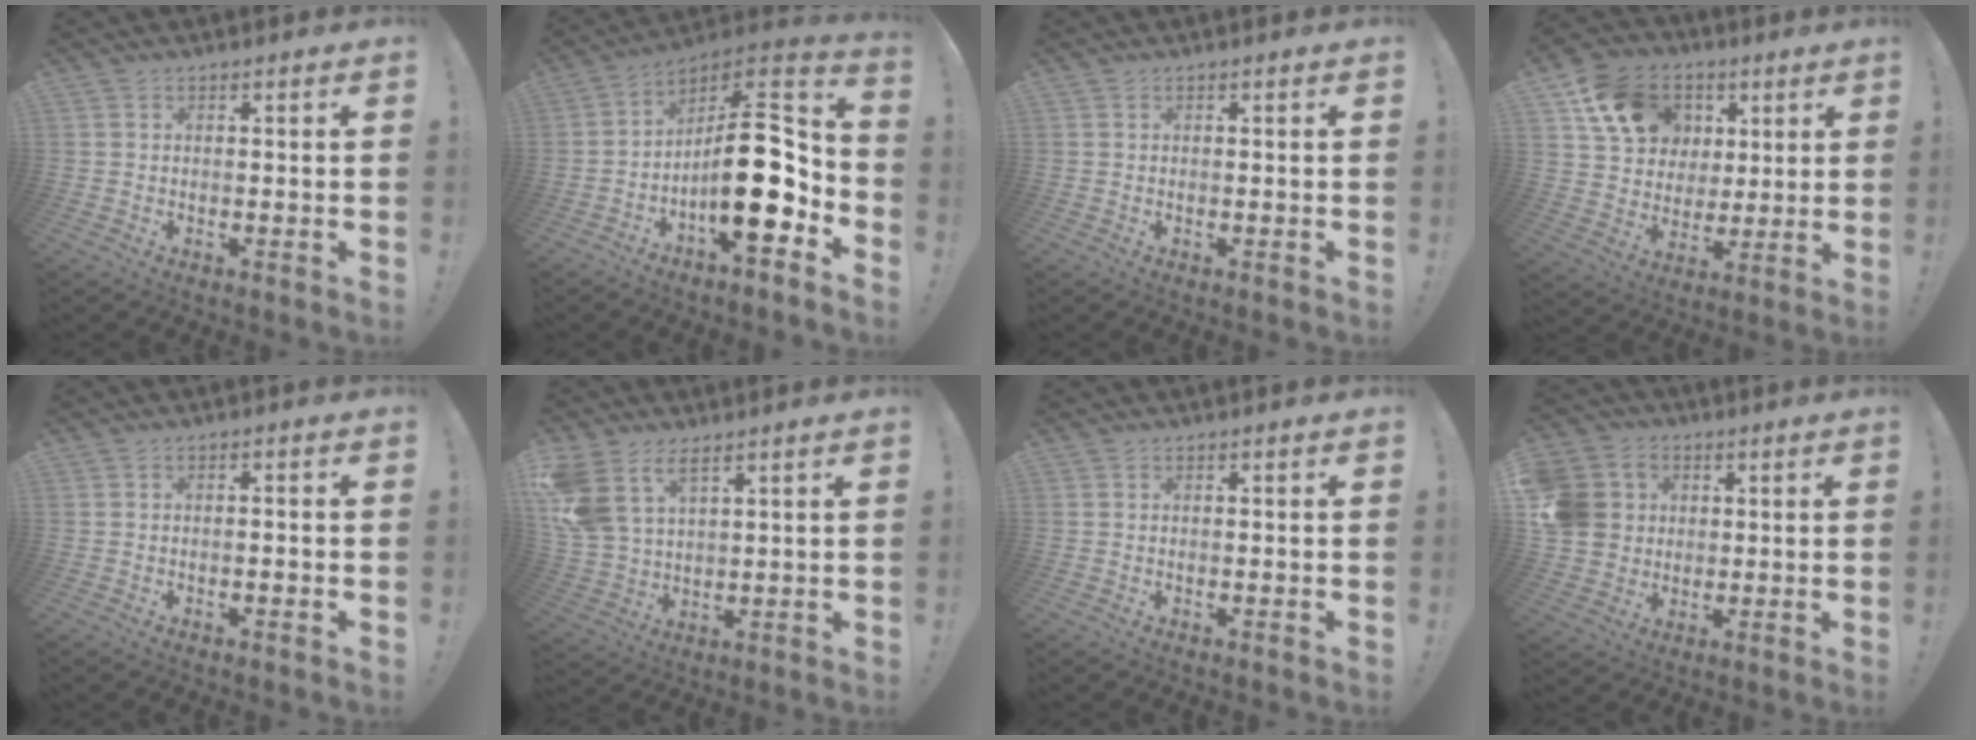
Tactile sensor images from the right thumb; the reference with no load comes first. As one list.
[{"total": 21.3, "force": [-4.0, 8.6, 19.1], "torque": [-0.292, 0.020, -0.060]}, {"total": 0.0}, {"total": 16.7, "force": [7.1, 13.4, 7.0], "torque": [-0.103, -0.020, 0.151]}, {"total": 1.1, "force": [-0.7, 0.2, 0.8], "torque": [-0.011, 0.002, -0.012]}, {"total": 10.2, "force": [6.2, 5.8, 5.7], "torque": [-0.122, -0.030, 0.123]}, {"total": 0.0}, {"total": 11.6, "force": [1.8, 10.6, 4.4], "torque": [-0.080, 0.003, 0.042]}]